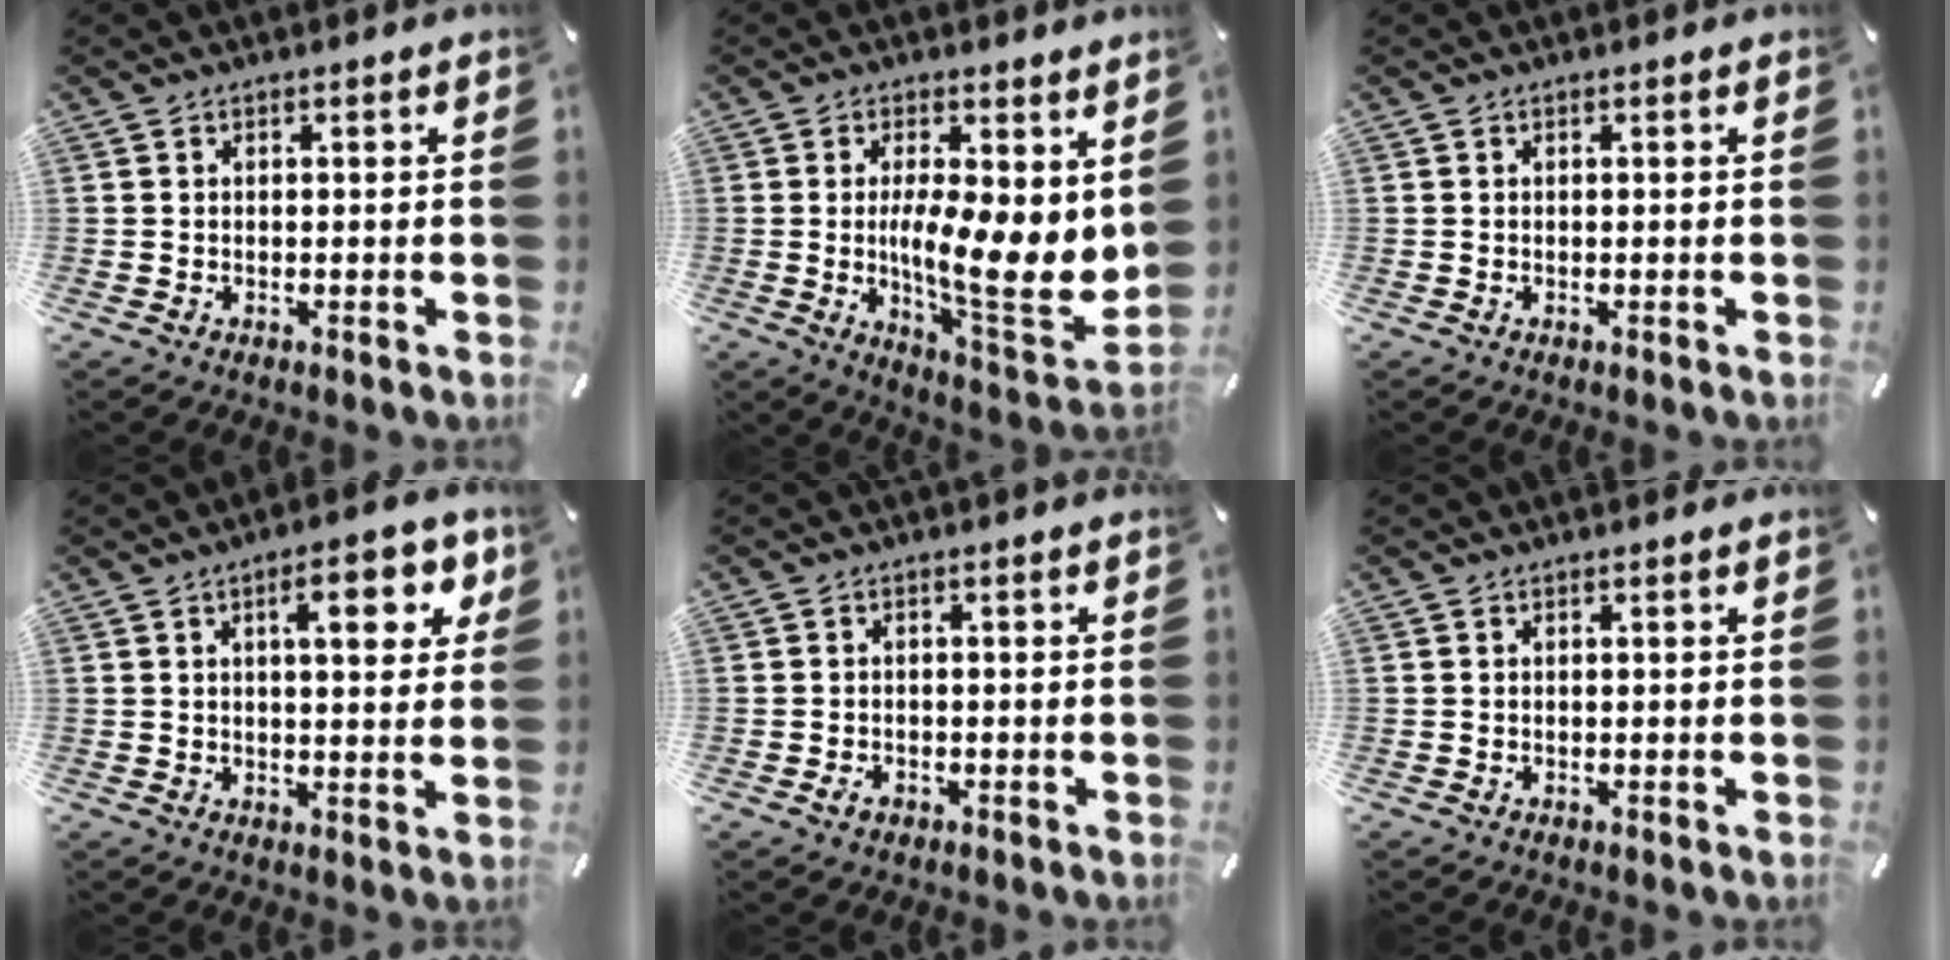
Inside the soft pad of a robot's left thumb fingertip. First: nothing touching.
{"total": 14.9, "force": [-0.2, 4.4, 14.2], "torque": [-0.211, -0.026, -0.002]}
{"total": 0.0}
{"total": 10.4, "force": [4.2, 3.9, 8.7], "torque": [-0.109, -0.012, 0.059]}
{"total": 1.7, "force": [-0.9, 1.1, 0.8], "torque": [-0.016, 0.005, -0.018]}
{"total": 0.0}